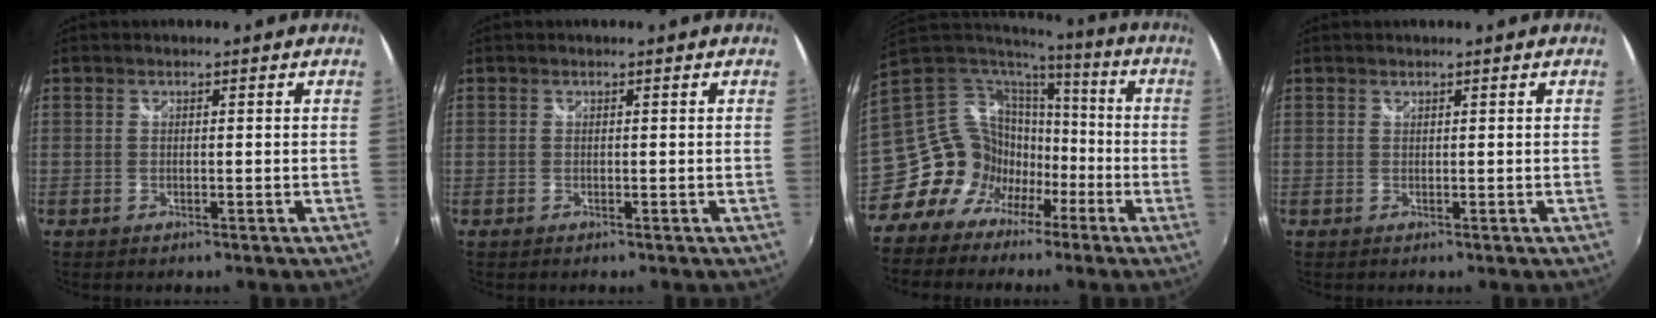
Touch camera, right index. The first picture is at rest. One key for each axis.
{"total": 0.0}
{"total": 15.0, "fx": -7.3, "fy": 12.2, "fz": 4.6, "tx": -0.096, "ty": 0.042, "tz": -0.128}
{"total": 0.0}